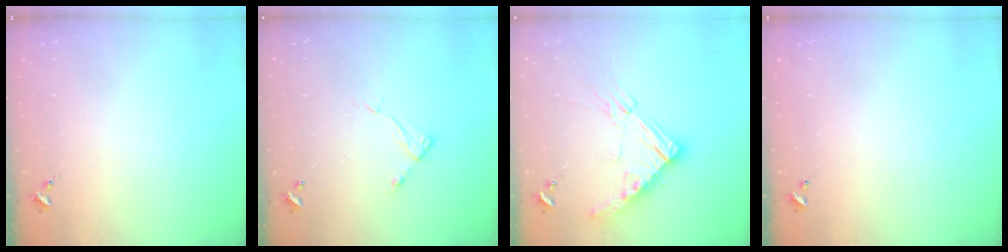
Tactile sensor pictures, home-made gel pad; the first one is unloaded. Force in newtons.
{"total": 5.3, "press": 5.3, "slide": 0.4}
{"total": 14.3, "press": 14.2, "slide": 1.4}
{"total": 0.0}